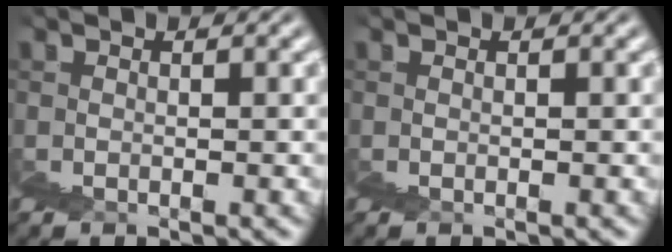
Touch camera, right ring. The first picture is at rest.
{"total": 0.0}